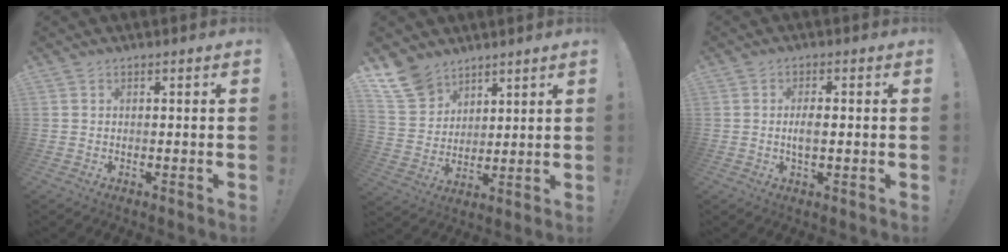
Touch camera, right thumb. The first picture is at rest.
{"total": 11.6, "force": [8.6, 7.2, 3.1], "torque": [-0.070, -0.055, 0.173]}
{"total": 3.8, "force": [-0.5, 1.5, 3.5], "torque": [-0.073, -0.002, -0.014]}